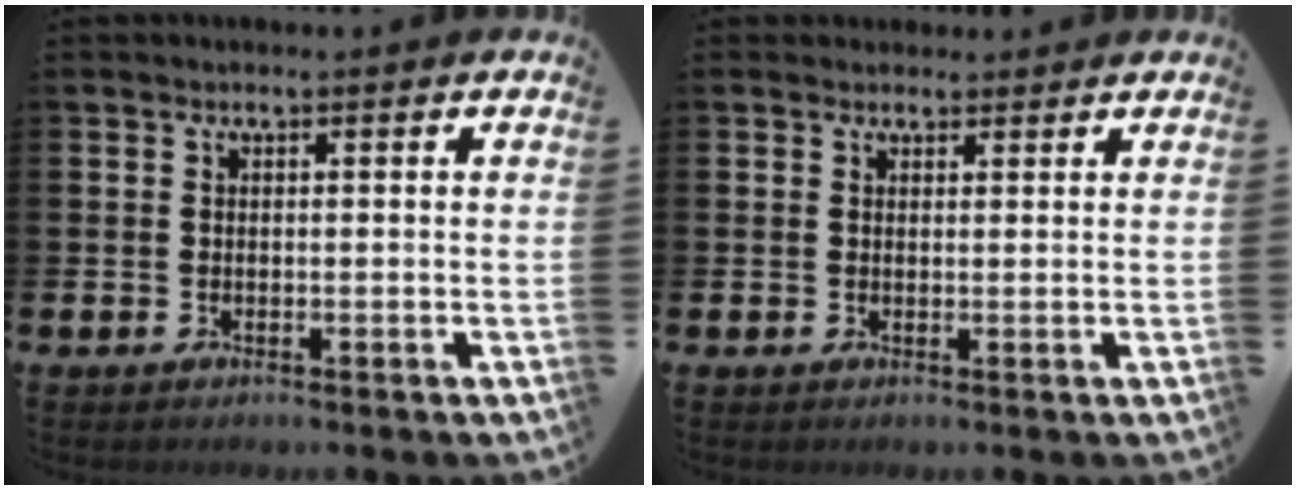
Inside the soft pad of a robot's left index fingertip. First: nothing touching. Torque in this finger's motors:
{"motor_torque": [0.15, -0.14, 0.12, 0.00]}